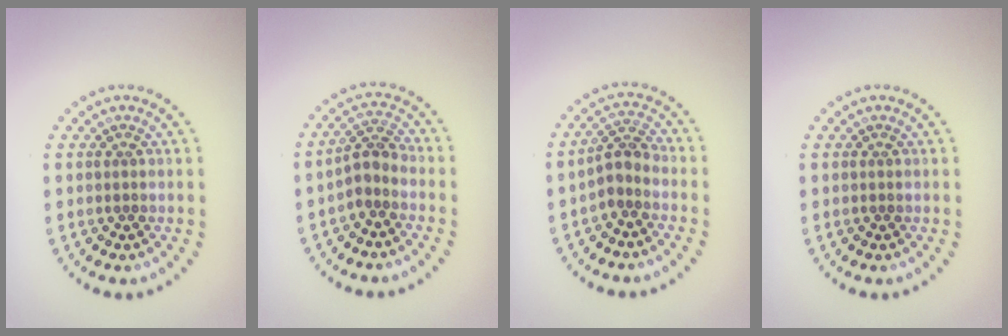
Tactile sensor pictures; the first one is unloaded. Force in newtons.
{"total": 2.5, "press": 1.9, "slide": 1.6}
{"total": 2.5, "press": 1.9, "slide": 1.6}
{"total": 0.0}